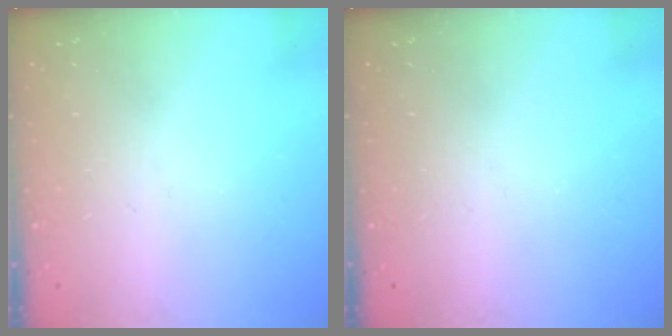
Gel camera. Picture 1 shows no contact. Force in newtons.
{"total": 0.0}